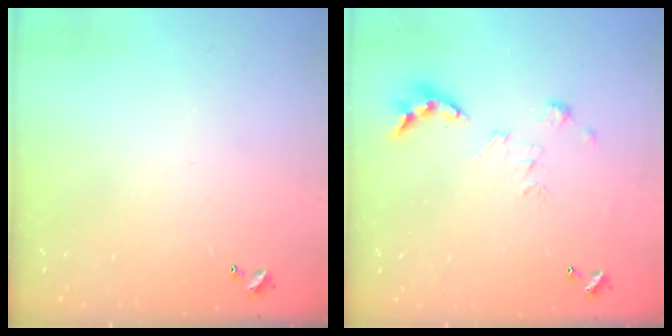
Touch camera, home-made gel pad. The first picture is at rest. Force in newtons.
{"total": 4.7, "press": 4.7, "slide": 0.4}